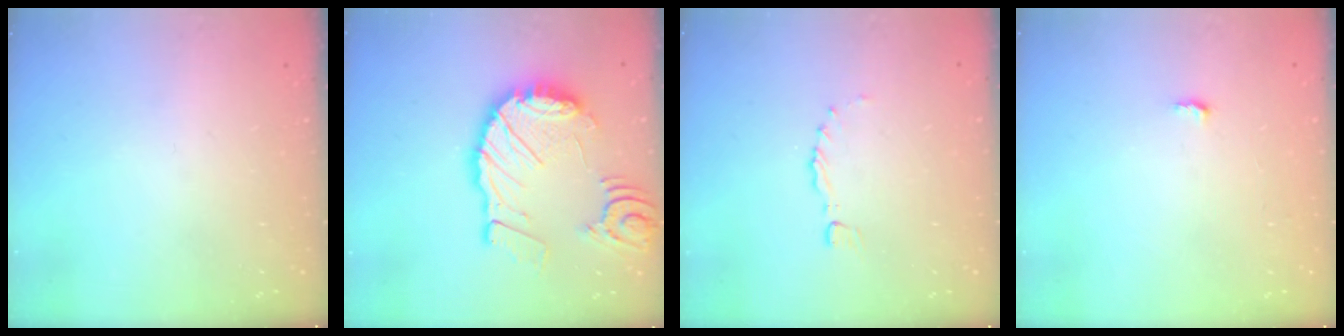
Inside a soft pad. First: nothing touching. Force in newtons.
{"total": 17.6, "press": 17.5, "slide": 2.2}
{"total": 0.0}
{"total": 3.0, "press": 3.0, "slide": 0.2}